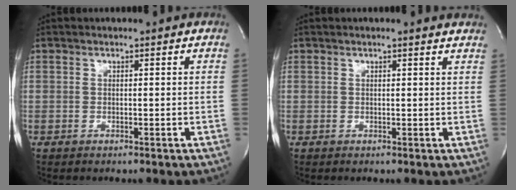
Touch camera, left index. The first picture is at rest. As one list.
[{"total": 3.1, "force": [2.8, 0.1, 1.3], "torque": [-0.024, 0.007, 0.022]}]